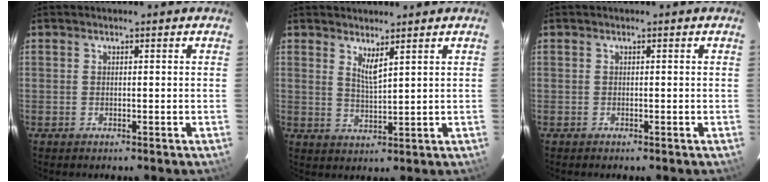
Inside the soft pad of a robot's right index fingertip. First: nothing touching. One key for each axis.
{"total": 3.2, "fx": 2.3, "fy": 0.3, "fz": 2.2, "tx": -0.041, "ty": -0.008, "tz": 0.039}
{"total": 0.0}